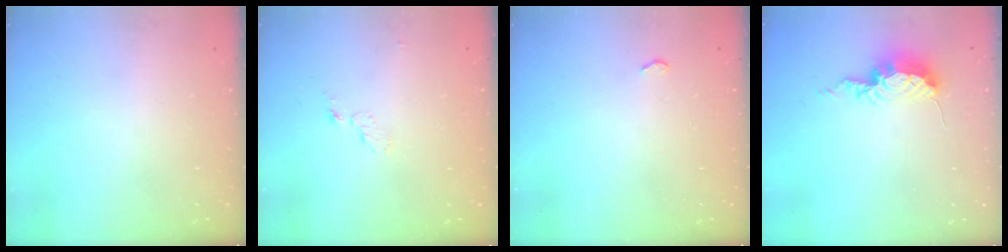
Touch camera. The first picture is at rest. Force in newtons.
{"total": 4.0, "press": 4.0, "slide": 0.4}
{"total": 2.2, "press": 2.2, "slide": 0.3}
{"total": 8.9, "press": 8.9, "slide": 0.4}